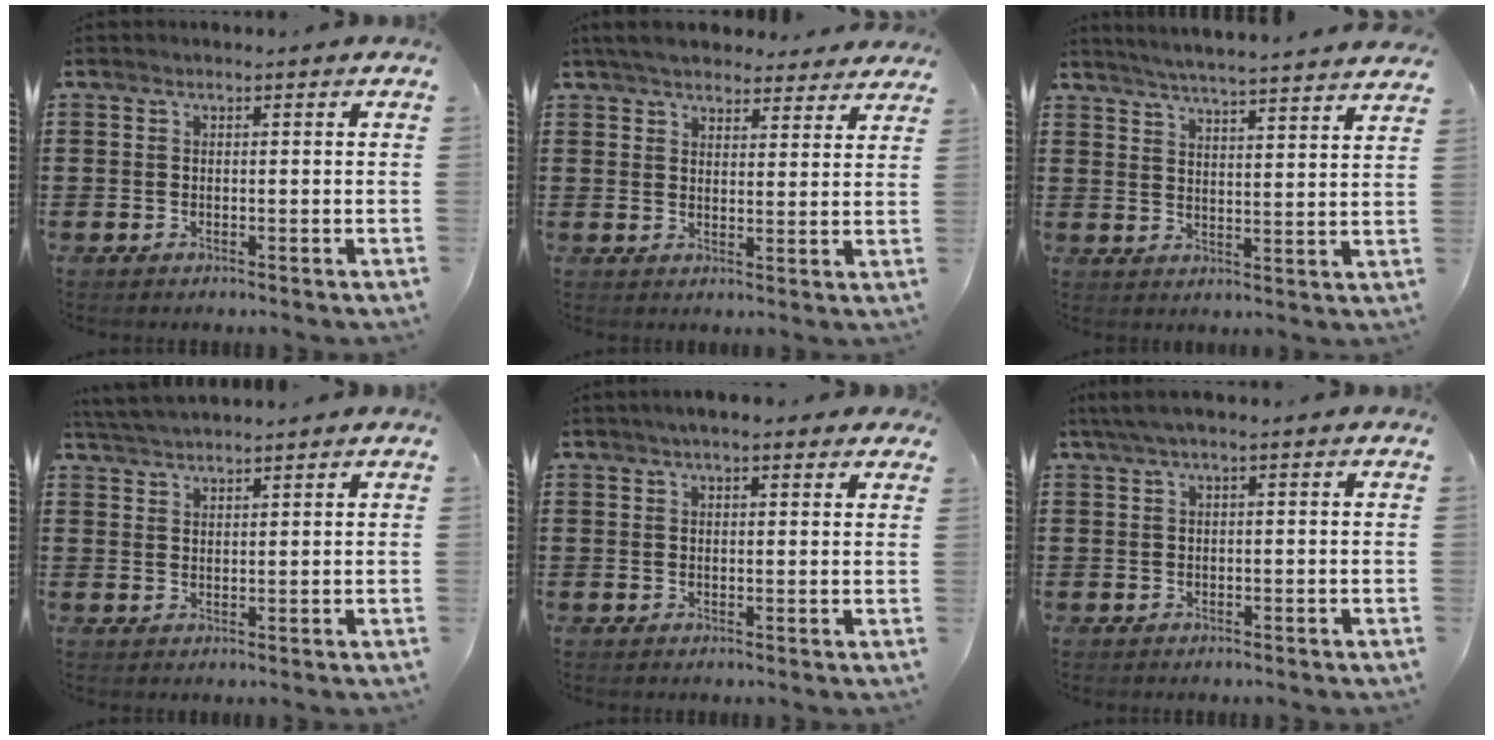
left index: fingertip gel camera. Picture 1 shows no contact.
{"total": 5.1, "force": [4.8, 1.0, 1.4], "torque": [-0.043, -0.013, 0.089]}
{"total": 4.7, "force": [4.5, -1.0, 0.9], "torque": [-0.035, -0.033, 0.075]}
{"total": 3.0, "force": [3.0, -0.1, 0.5], "torque": [-0.019, -0.002, 0.057]}
{"total": 2.7, "force": [2.0, 0.7, 1.7], "torque": [-0.038, 0.008, 0.036]}
{"total": 1.7, "force": [-0.1, 0.2, 1.7], "torque": [-0.034, -0.004, -0.005]}